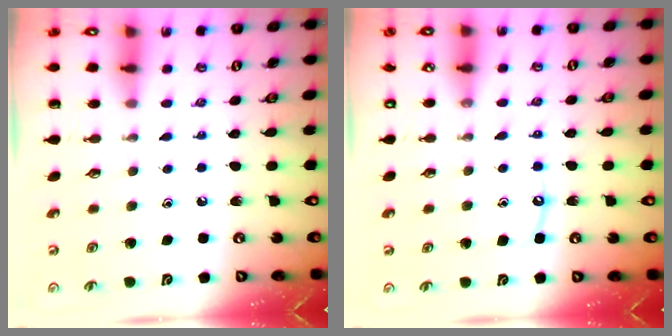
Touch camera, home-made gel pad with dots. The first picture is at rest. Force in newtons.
{"total": 6.6, "press": 6.6, "slide": 0.7}